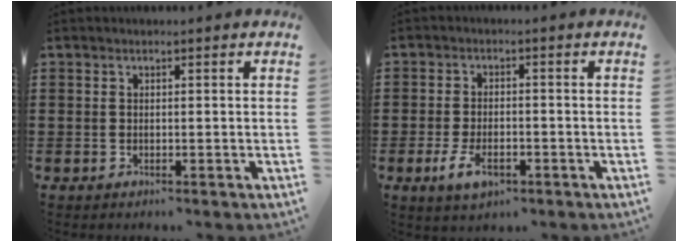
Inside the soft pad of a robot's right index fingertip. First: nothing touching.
{"total": 4.3, "force": [-1.9, 2.1, 3.2], "torque": [-0.075, -0.005, -0.039]}